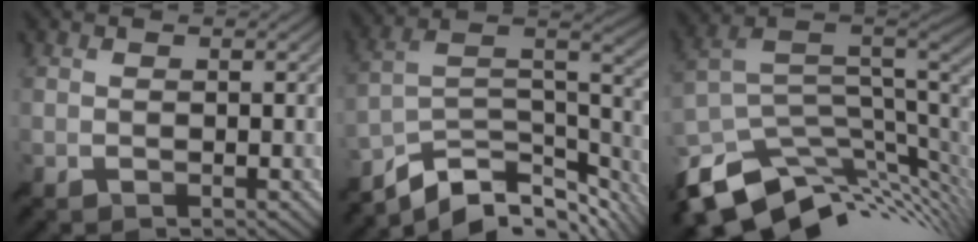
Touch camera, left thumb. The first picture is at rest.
{"total": 12.2, "force": [-8.8, 5.2, 6.7], "torque": [-0.144, -0.010, -0.139]}
{"total": 12.2, "force": [-4.5, 7.1, 8.9], "torque": [-0.212, -0.031, -0.071]}